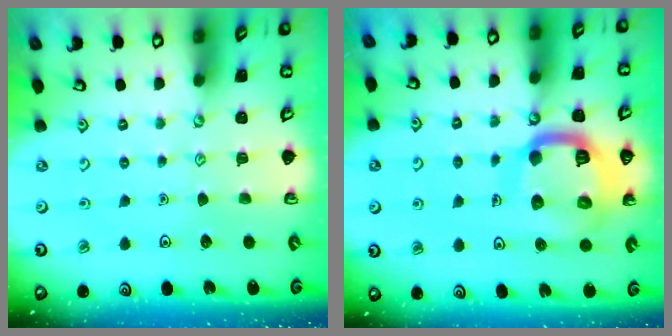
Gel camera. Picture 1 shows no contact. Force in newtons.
{"total": 17.4, "press": 17.3, "slide": 1.9}